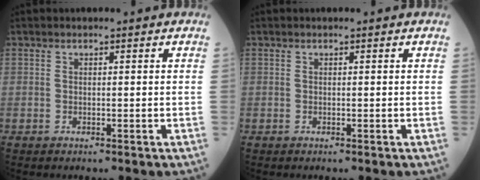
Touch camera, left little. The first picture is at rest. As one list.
[{"total": 0.0}]